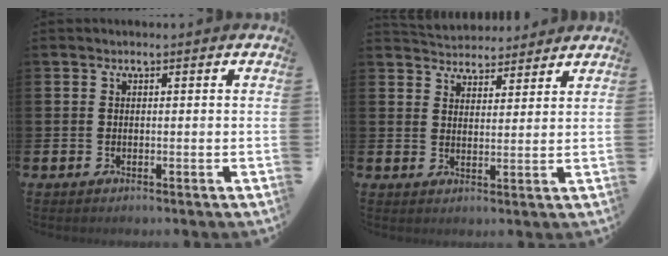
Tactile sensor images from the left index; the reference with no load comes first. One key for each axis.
{"total": 4.3, "fx": 4.1, "fy": 1.0, "fz": -0.5, "tx": -0.006, "ty": -0.024, "tz": 0.076}